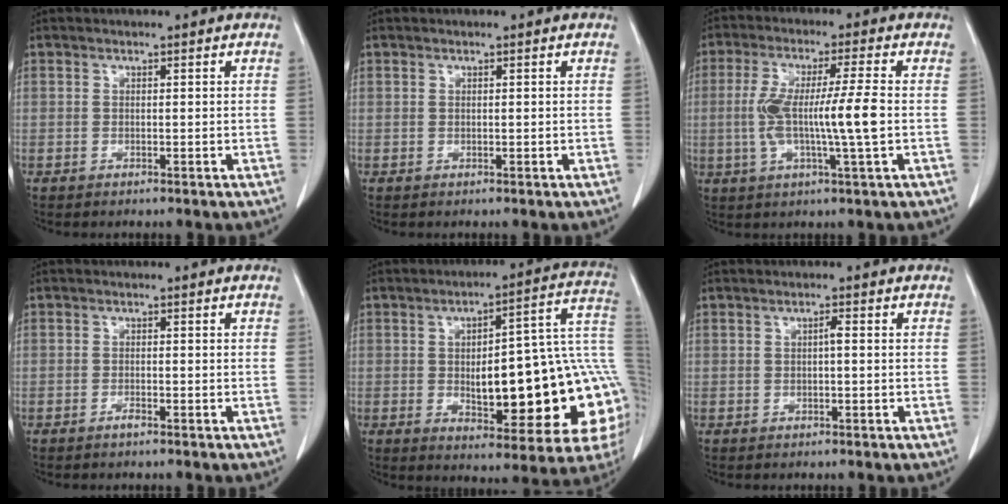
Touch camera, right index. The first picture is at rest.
{"total": 0.0}
{"total": 10.2, "force": [-0.8, 0.0, 10.2], "torque": [-0.200, 0.004, -0.018]}
{"total": 0.9, "force": [-0.7, 0.1, 0.5], "torque": [-0.011, 0.000, -0.013]}
{"total": 23.2, "force": [-1.8, 6.0, 22.3], "torque": [-0.228, 0.029, -0.012]}
{"total": 1.0, "force": [-0.1, 0.1, 1.0], "torque": [-0.015, 0.002, -0.001]}